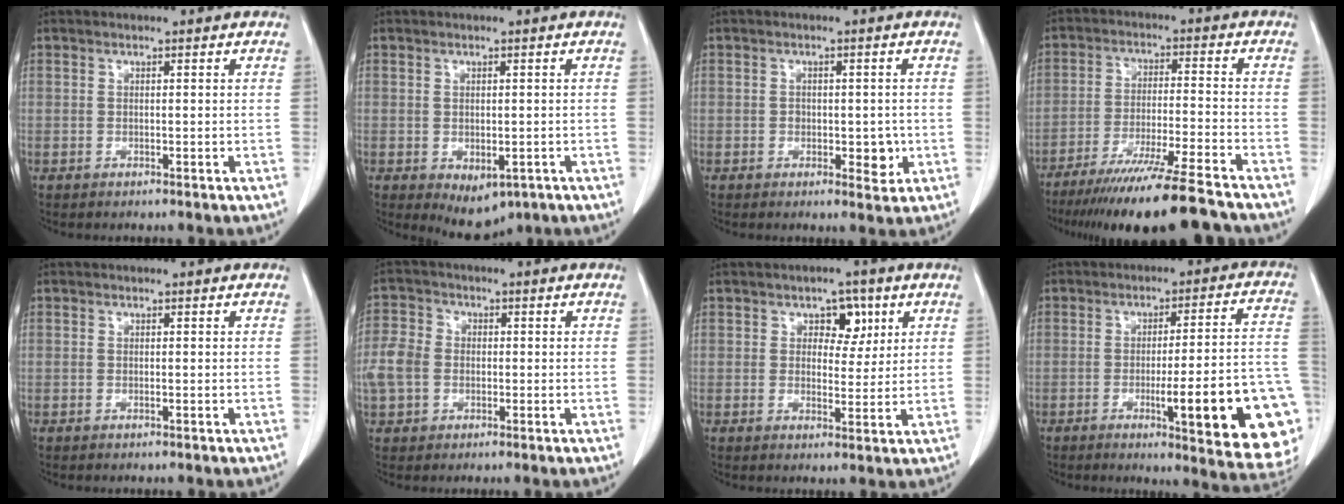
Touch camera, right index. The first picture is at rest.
{"total": 5.3, "force": [-2.5, 3.0, 3.5], "torque": [-0.043, -0.007, -0.022]}
{"total": 3.9, "force": [-0.9, 2.4, 2.9], "torque": [-0.029, 0.001, -0.007]}
{"total": 16.7, "force": [-13.9, -0.5, 9.2], "torque": [-0.142, -0.037, -0.222]}
{"total": 0.0}
{"total": 5.7, "force": [-0.8, 4.7, 3.1], "torque": [-0.083, 0.015, -0.019]}
{"total": 4.6, "force": [2.0, 3.0, 2.9], "torque": [-0.031, 0.008, 0.029]}
{"total": 19.4, "force": [-6.3, 1.9, 18.3], "torque": [-0.143, 0.010, -0.069]}